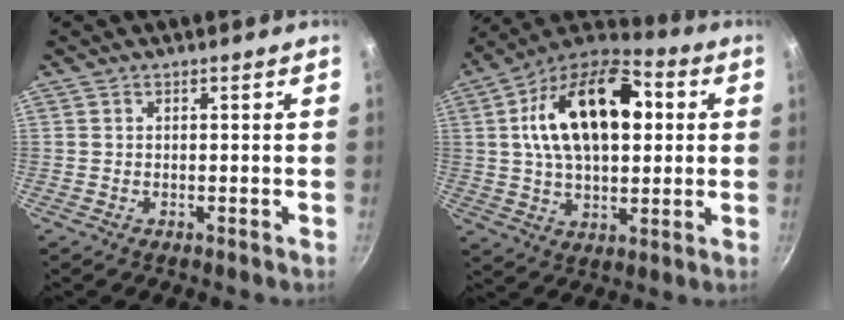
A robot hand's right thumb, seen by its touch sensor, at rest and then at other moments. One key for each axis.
{"total": 22.5, "fx": 4.4, "fy": 13.2, "fz": 17.7, "tx": -0.281, "ty": 0.018, "tz": 0.055}